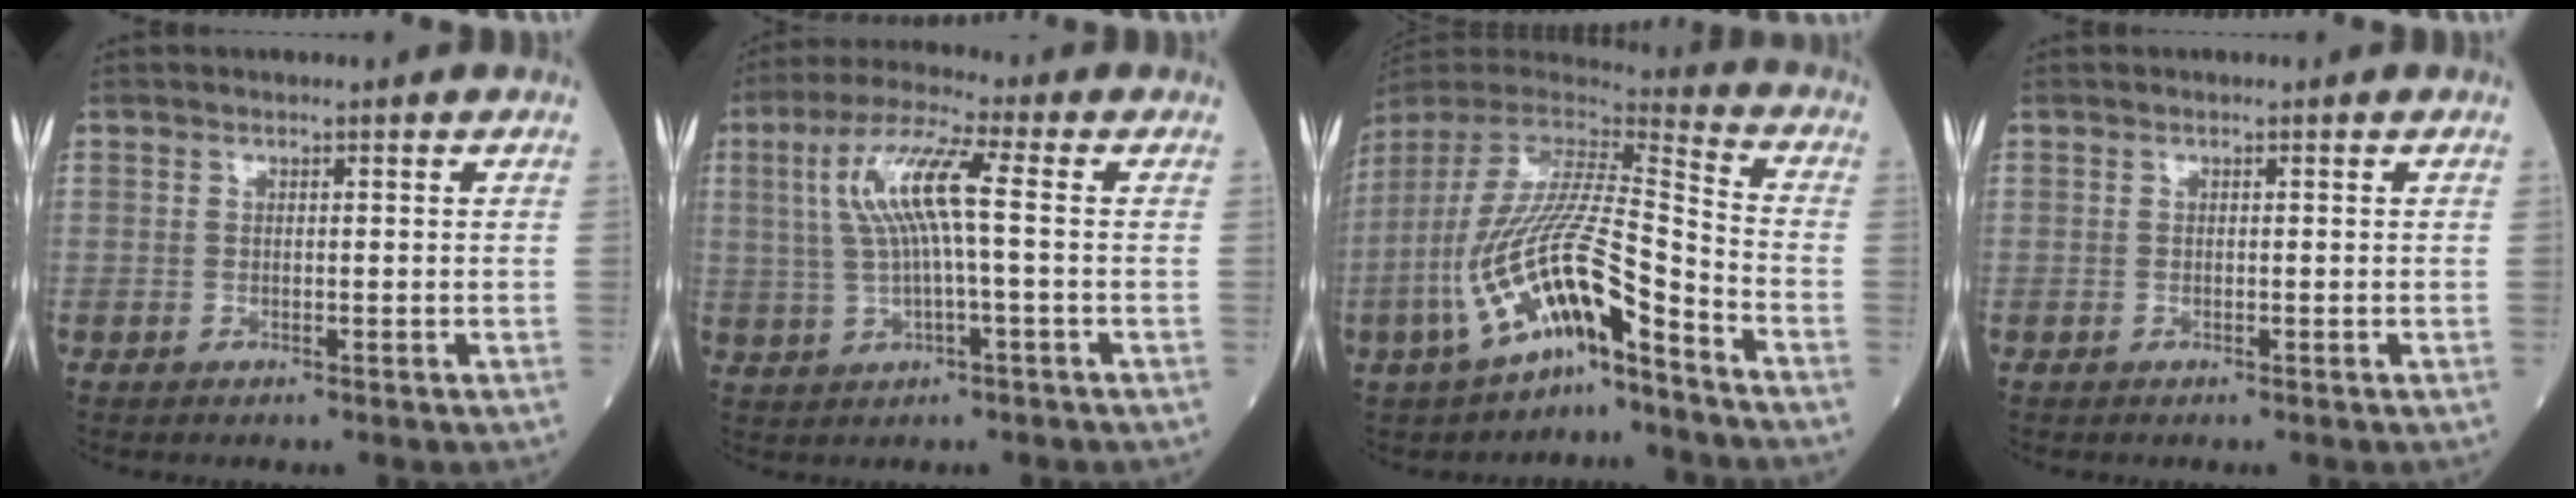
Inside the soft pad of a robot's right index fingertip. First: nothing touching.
{"total": 9.4, "force": [1.3, 0.8, 9.2], "torque": [-0.193, 0.020, 0.024]}
{"total": 16.8, "force": [-8.5, 3.3, 14.2], "torque": [-0.286, -0.003, -0.151]}
{"total": 0.0}